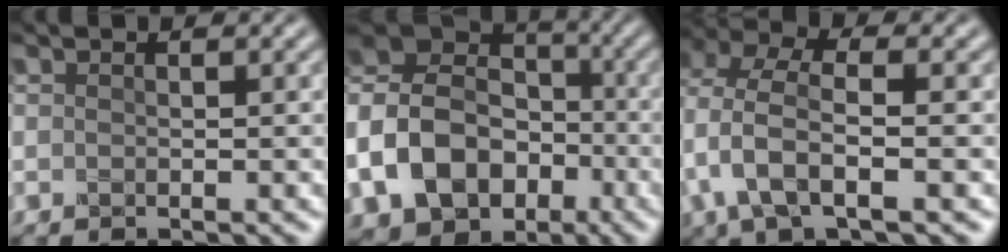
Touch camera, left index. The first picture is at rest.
{"total": 11.5, "force": [-4.1, 8.9, 6.1], "torque": [-0.149, -0.002, -0.078]}
{"total": 5.2, "force": [-0.3, 2.5, 4.5], "torque": [-0.103, 0.009, -0.013]}